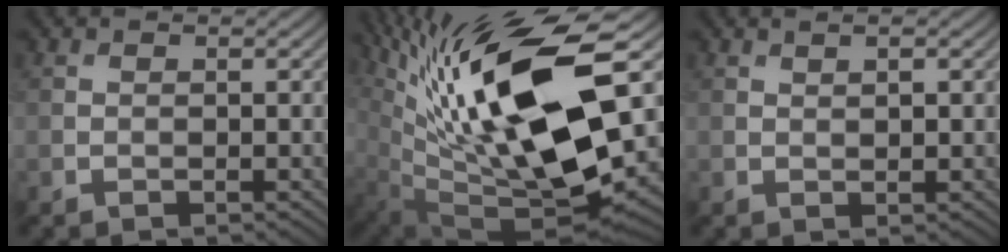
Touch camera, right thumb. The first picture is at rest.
{"total": 18.5, "force": [5.5, 6.9, 16.2], "torque": [-0.307, 0.000, 0.098]}
{"total": 1.3, "force": [0.7, 0.3, 1.1], "torque": [-0.021, 0.002, 0.015]}